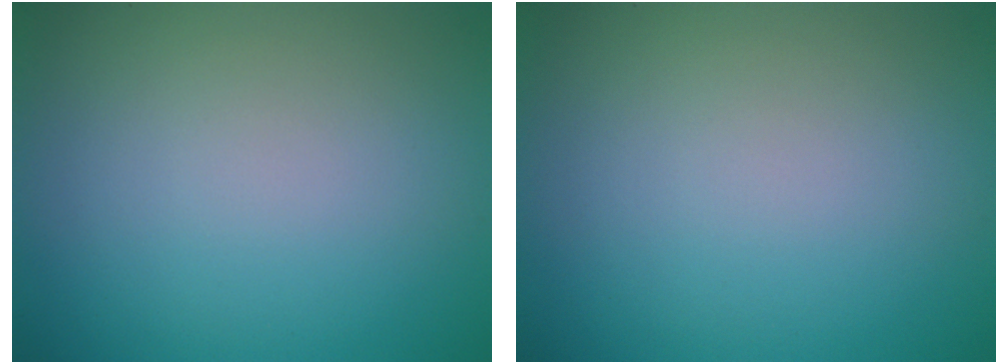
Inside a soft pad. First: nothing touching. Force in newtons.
{"total": 0.0}